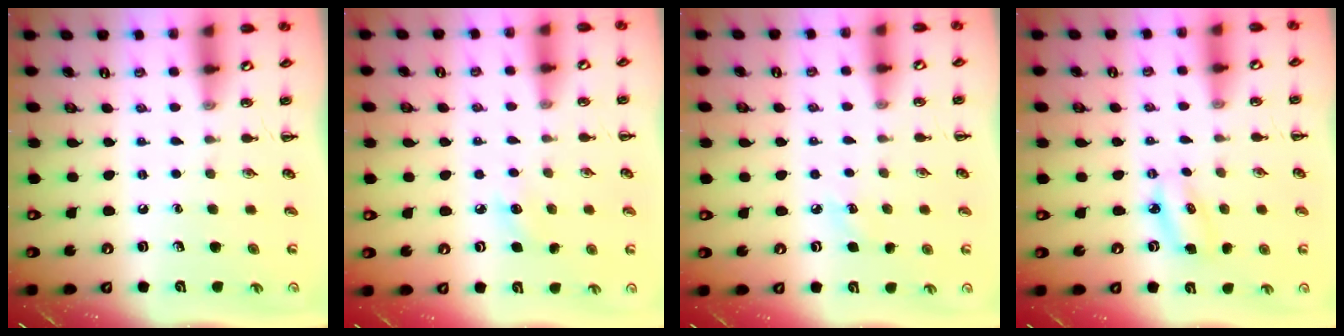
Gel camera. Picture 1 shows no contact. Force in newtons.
{"total": 5.3, "press": 5.1, "slide": 1.5}
{"total": 3.9, "press": 3.7, "slide": 1.0}
{"total": 4.1, "press": 4.0, "slide": 0.9}